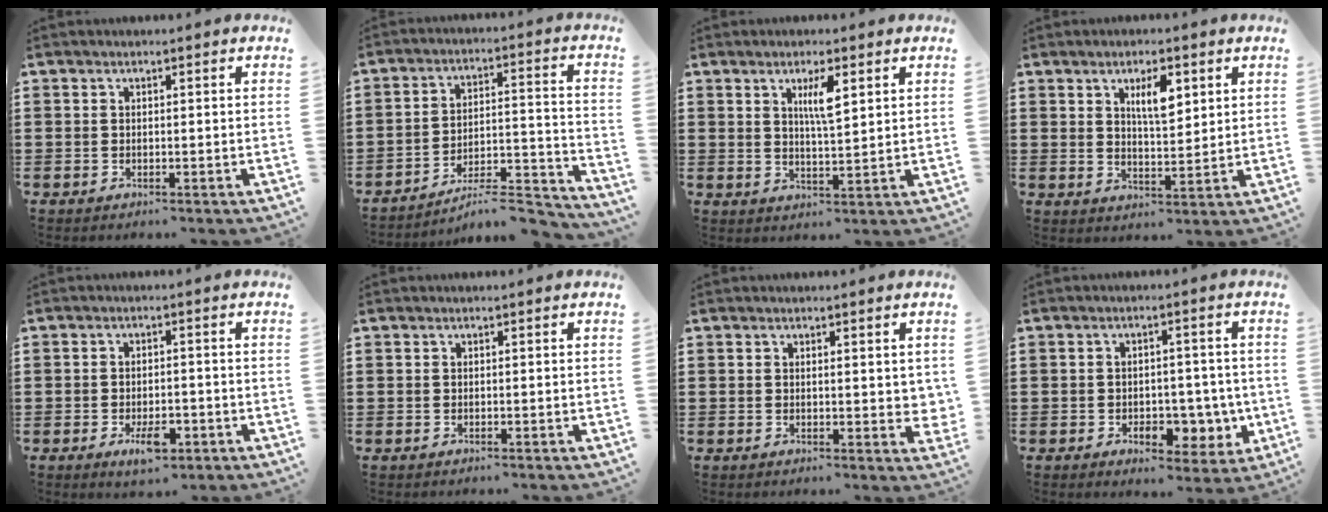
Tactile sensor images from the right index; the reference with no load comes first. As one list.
[{"total": 6.7, "force": [-6.2, 0.6, 2.6], "torque": [-0.035, -0.001, -0.120]}, {"total": 4.2, "force": [1.9, 0.9, 3.7], "torque": [-0.070, 0.003, 0.028]}, {"total": 5.0, "force": [2.3, 1.6, 4.1], "torque": [-0.071, 0.001, 0.034]}, {"total": 4.6, "force": [-2.1, 1.9, 3.6], "torque": [-0.063, 0.003, -0.035]}, {"total": 0.0}, {"total": 2.0, "force": [0.7, 0.7, 1.7], "torque": [-0.017, -0.001, 0.009]}, {"total": 5.1, "force": [-1.4, 3.7, 3.2], "torque": [-0.045, 0.005, -0.026]}]